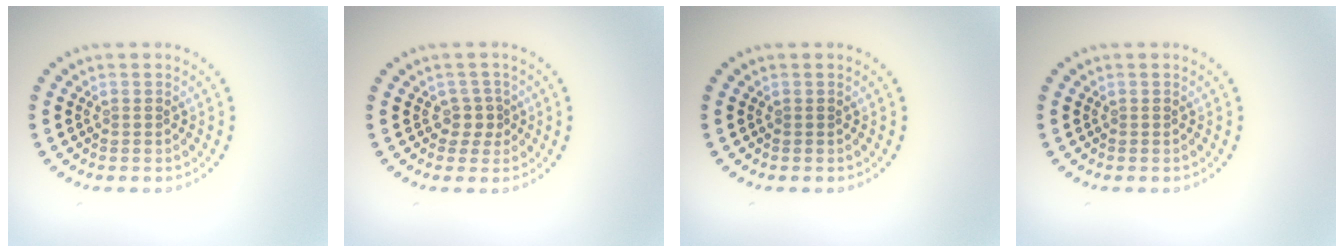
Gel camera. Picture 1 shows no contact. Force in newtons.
{"total": 1.7, "press": 1.2, "slide": 1.2}
{"total": 0.0}
{"total": 0.0}